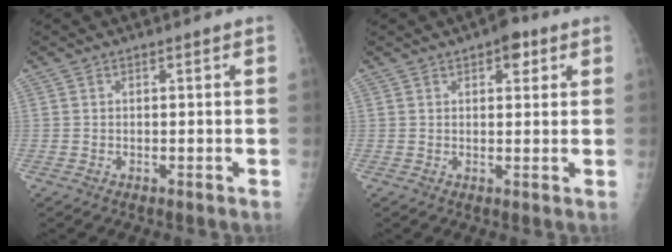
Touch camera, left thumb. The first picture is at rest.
{"total": 3.9, "force": [2.1, 2.0, 2.7], "torque": [-0.018, -0.003, 0.023]}